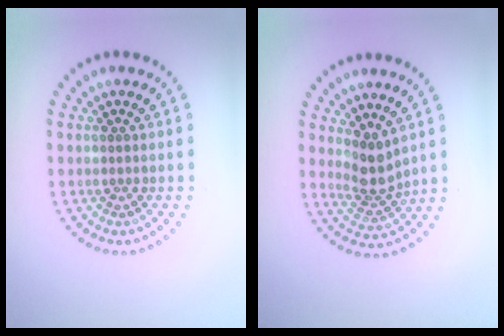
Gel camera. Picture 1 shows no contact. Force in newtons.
{"total": 2.6, "press": 2.0, "slide": 1.8}